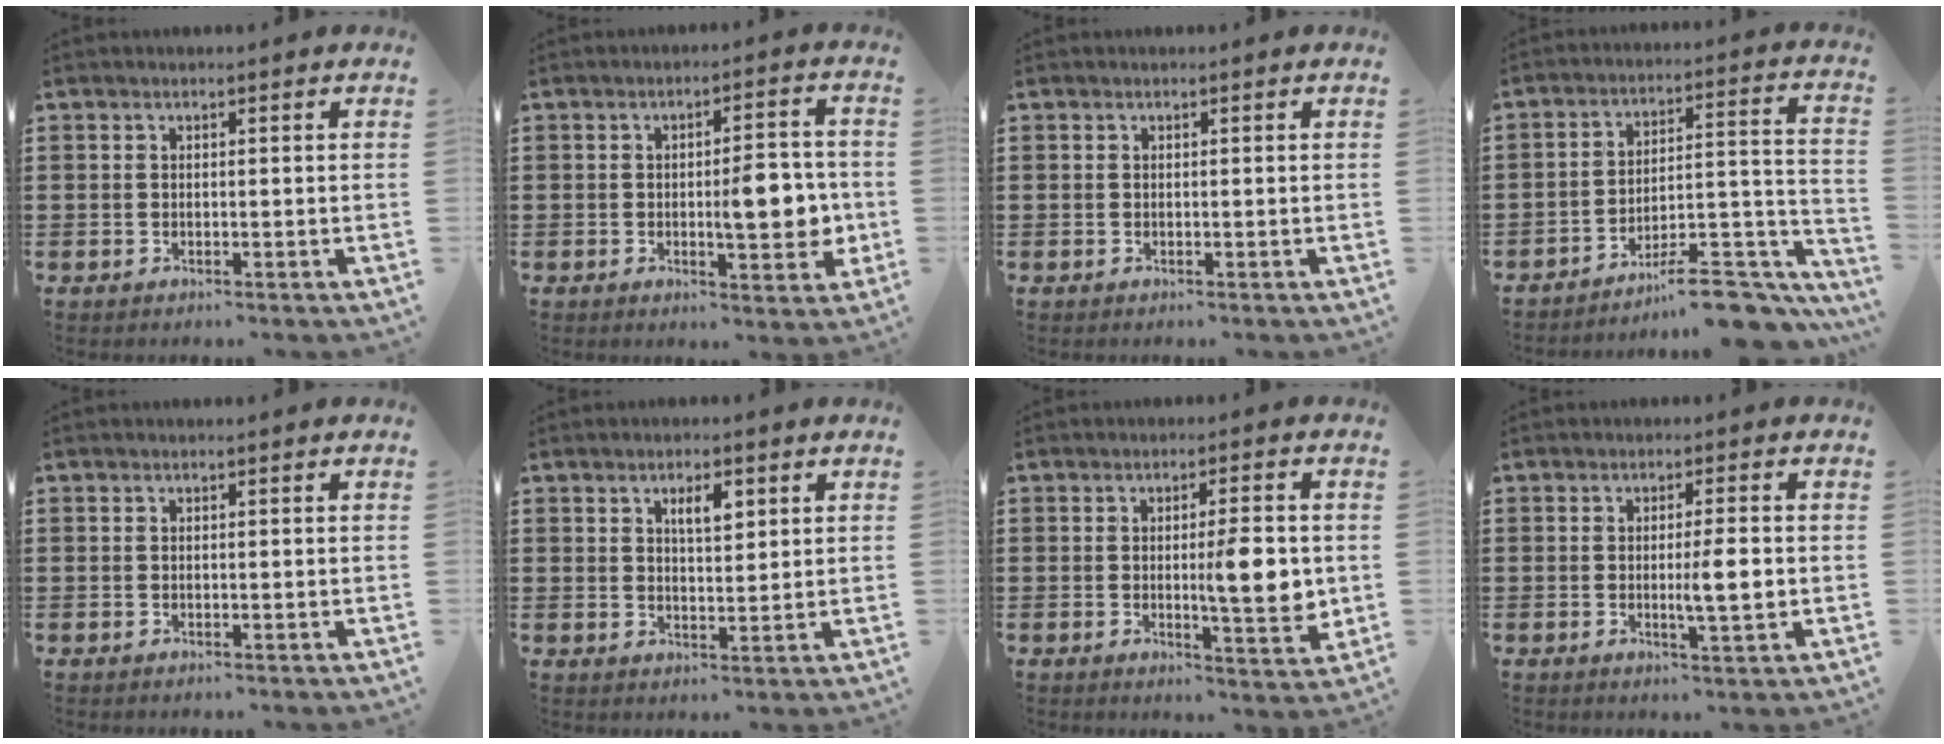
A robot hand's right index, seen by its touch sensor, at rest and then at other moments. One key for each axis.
{"total": 7.6, "fx": -0.7, "fy": 2.6, "fz": 7.1, "tx": -0.089, "ty": -0.006, "tz": -0.018}
{"total": 0.0}
{"total": 11.0, "fx": -9.3, "fy": 2.6, "fz": 5.4, "tx": -0.064, "ty": 0.040, "tz": -0.169}
{"total": 0.0}
{"total": 3.6, "fx": 1.8, "fy": 1.3, "fz": 2.9, "tx": -0.045, "ty": 0.000, "tz": 0.026}
{"total": 8.0, "fx": 0.1, "fy": 1.8, "fz": 7.8, "tx": -0.112, "ty": -0.008, "tz": -0.004}
{"total": 4.5, "fx": -0.3, "fy": 0.6, "fz": 4.5, "tx": -0.068, "ty": -0.005, "tz": -0.009}